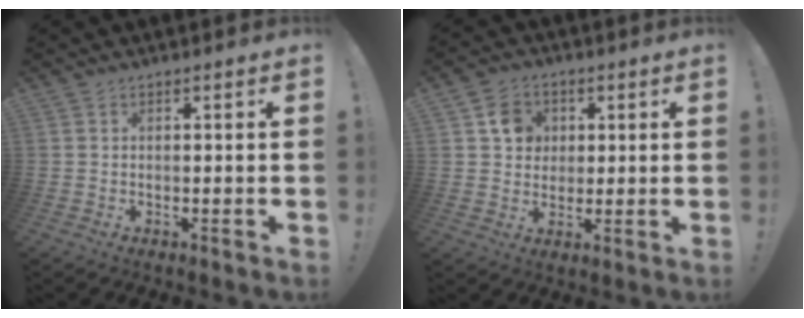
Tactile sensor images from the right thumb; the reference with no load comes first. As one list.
[{"total": 8.5, "force": [2.9, 7.5, 2.6], "torque": [-0.023, -0.008, 0.058]}]